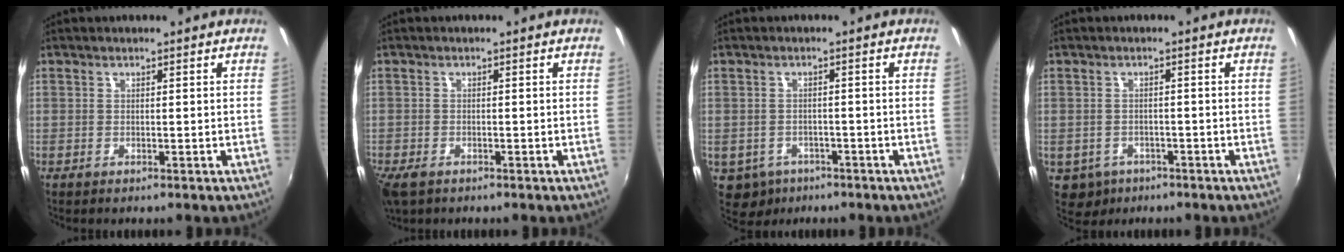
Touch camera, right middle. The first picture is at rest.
{"total": 4.0, "force": [-2.6, 2.1, 2.1], "torque": [-0.053, -0.017, -0.049]}
{"total": 6.2, "force": [-3.2, 4.9, 2.1], "torque": [-0.055, -0.011, -0.040]}
{"total": 5.0, "force": [-2.3, 4.1, 1.6], "torque": [-0.042, -0.006, -0.027]}